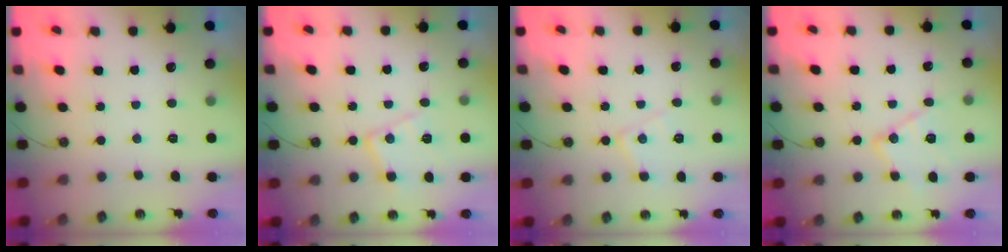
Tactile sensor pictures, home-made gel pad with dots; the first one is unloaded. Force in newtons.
{"total": 12.8, "press": 12.8, "slide": 0.8}
{"total": 8.5, "press": 8.5, "slide": 0.6}
{"total": 13.0, "press": 13.0, "slide": 1.0}